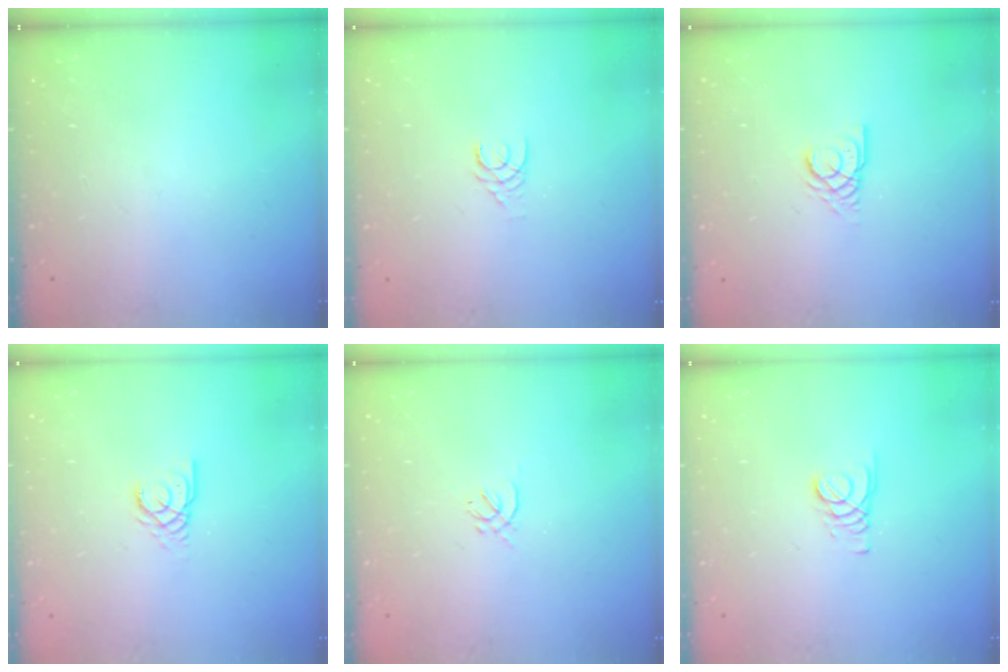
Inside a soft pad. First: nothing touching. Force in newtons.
{"total": 2.4, "press": 2.4, "slide": 0.2}
{"total": 3.1, "press": 3.1, "slide": 0.1}
{"total": 2.9, "press": 2.9, "slide": 0.2}
{"total": 0.7, "press": 0.5, "slide": 0.5}
{"total": 1.8, "press": 1.8, "slide": 0.2}